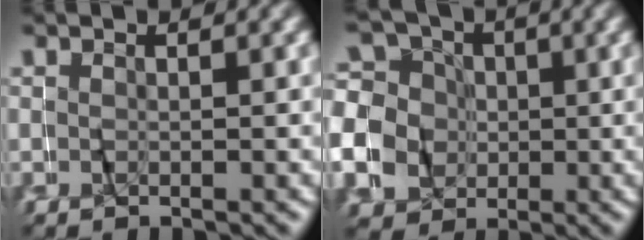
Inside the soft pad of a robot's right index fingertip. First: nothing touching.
{"total": 14.1, "force": [1.2, 13.0, 5.4], "torque": [-0.143, -0.023, 0.014]}